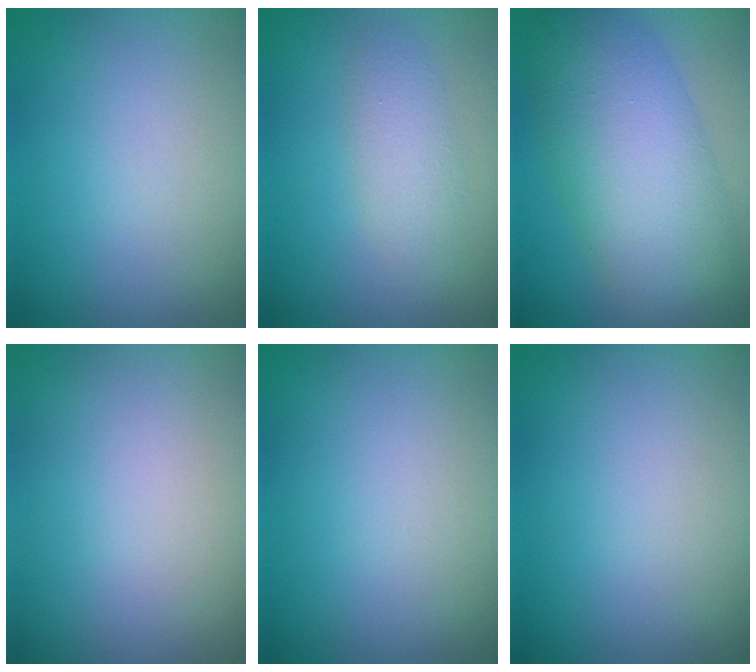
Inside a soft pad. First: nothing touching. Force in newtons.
{"total": 2.6, "press": 2.6, "slide": 0.1}
{"total": 9.7, "press": 9.7, "slide": 0.3}
{"total": 0.0}
{"total": 0.0}
{"total": 0.0}